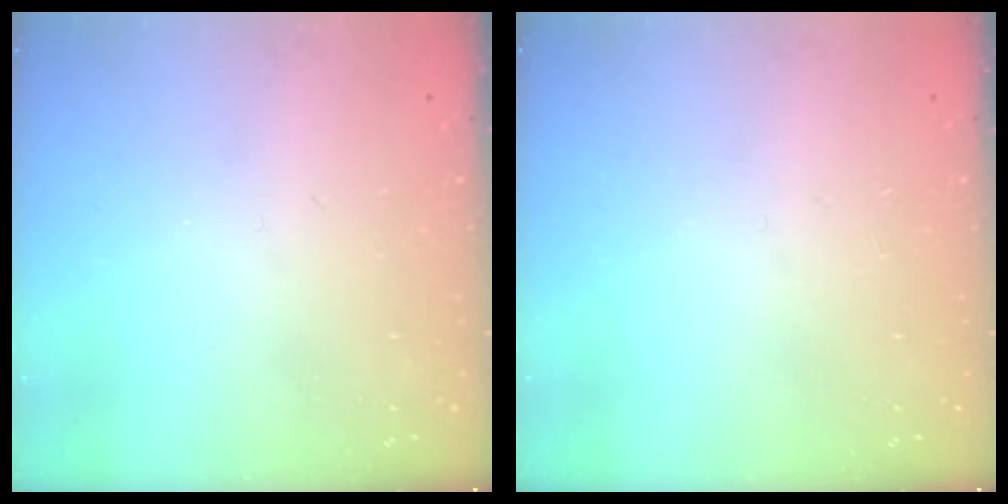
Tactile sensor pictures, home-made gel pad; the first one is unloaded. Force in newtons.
{"total": 0.0}